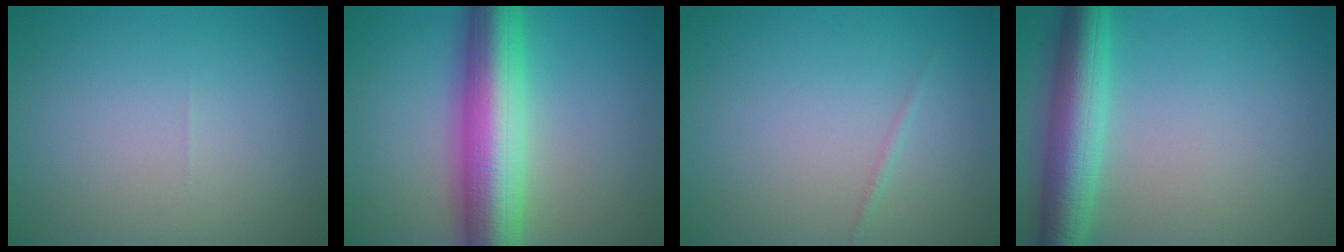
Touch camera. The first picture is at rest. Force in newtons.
{"total": 10.3, "press": 10.3, "slide": 0.2}
{"total": 0.5, "press": 0.5, "slide": 0.0}
{"total": 6.2, "press": 6.2, "slide": 0.2}